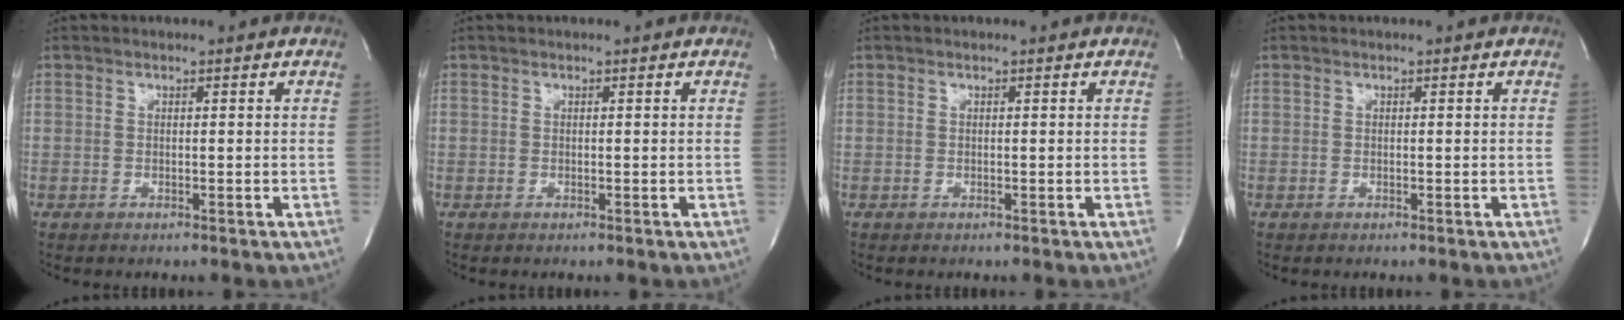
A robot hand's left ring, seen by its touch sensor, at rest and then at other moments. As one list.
[{"total": 0.0}, {"total": 0.0}, {"total": 0.0}]